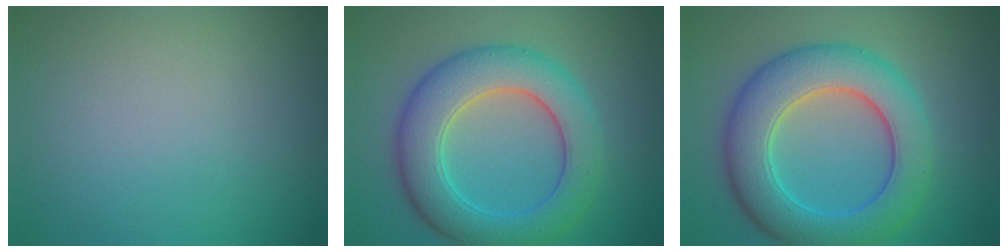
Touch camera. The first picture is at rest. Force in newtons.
{"total": 7.5, "press": 7.5, "slide": 0.1}
{"total": 8.1, "press": 8.1, "slide": 0.3}